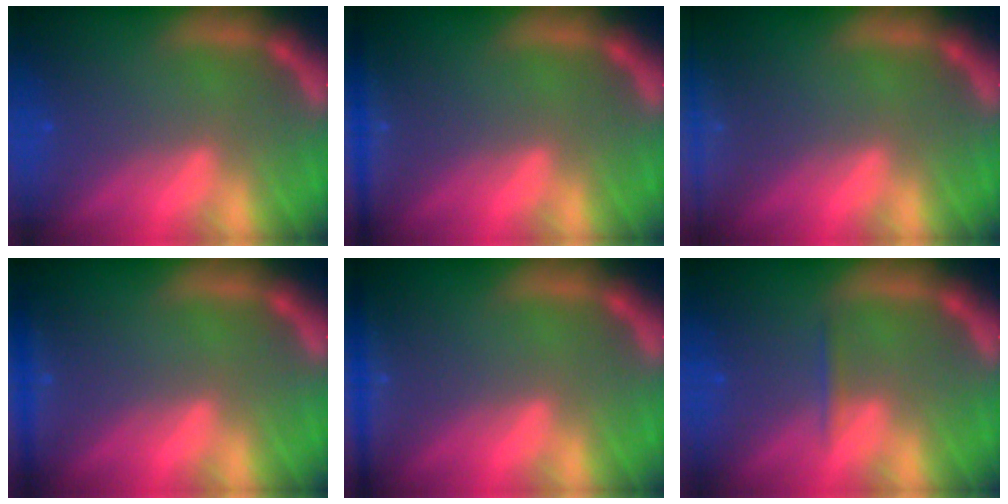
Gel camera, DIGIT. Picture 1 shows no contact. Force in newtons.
{"total": 2.9}
{"total": 8.5}
{"total": 1.9}
{"total": 2.9}
{"total": 0.9}